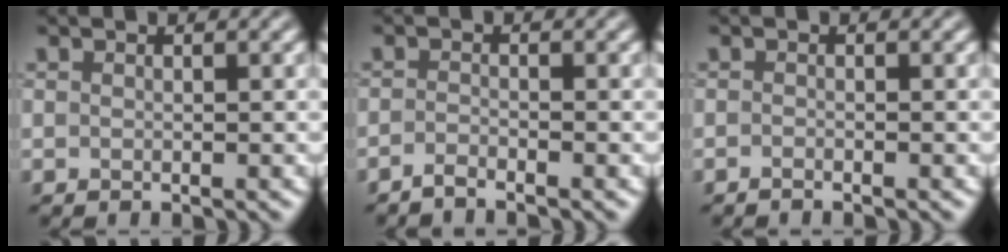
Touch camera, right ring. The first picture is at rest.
{"total": 1.1, "force": [-1.1, -0.1, 0.4], "torque": [-0.013, 0.000, -0.028]}
{"total": 0.6, "force": [-0.5, -0.1, 0.2], "torque": [-0.007, -0.001, -0.012]}